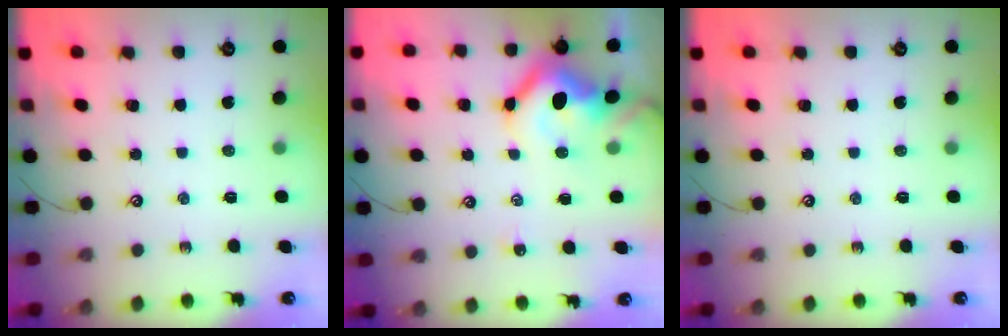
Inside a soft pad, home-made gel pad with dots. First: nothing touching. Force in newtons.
{"total": 11.9, "press": 11.9, "slide": 1.3}
{"total": 0.0}